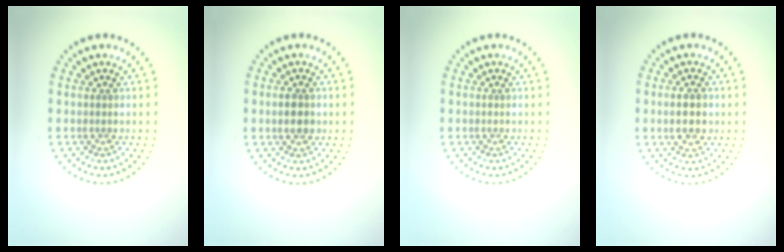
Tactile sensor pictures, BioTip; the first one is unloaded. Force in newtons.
{"total": 2.3, "press": 2.3, "slide": 0.0}
{"total": 0.0}
{"total": 3.1, "press": 3.1, "slide": 0.1}